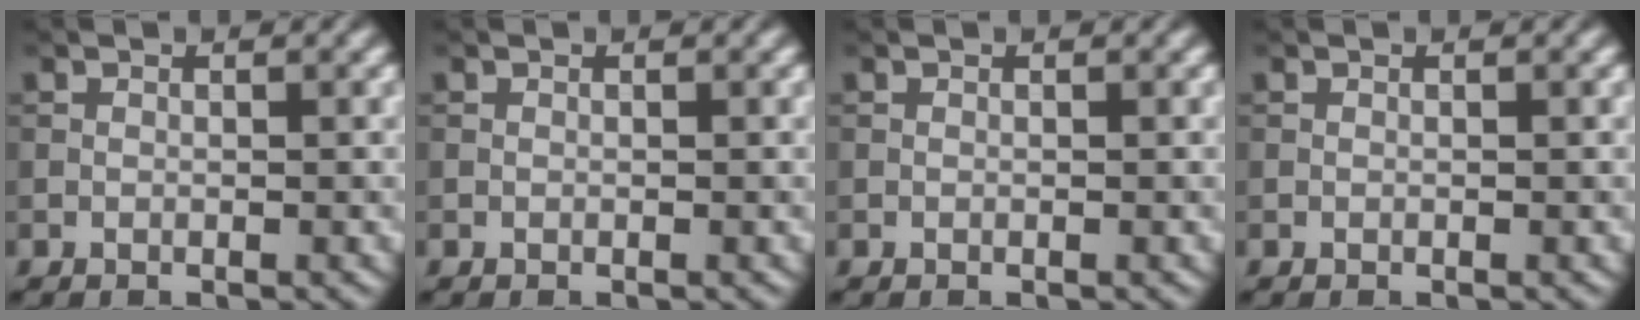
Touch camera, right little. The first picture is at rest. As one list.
[{"total": 0.0}, {"total": 0.0}, {"total": 0.0}]